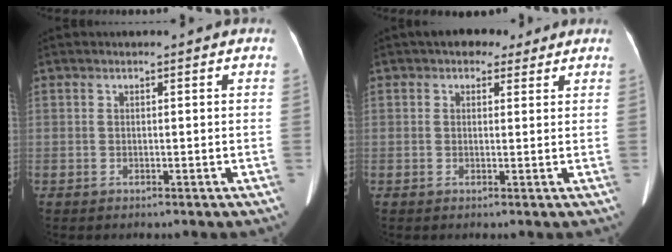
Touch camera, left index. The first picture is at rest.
{"total": 4.0, "force": [2.8, 2.5, 1.5], "torque": [-0.017, 0.016, 0.039]}